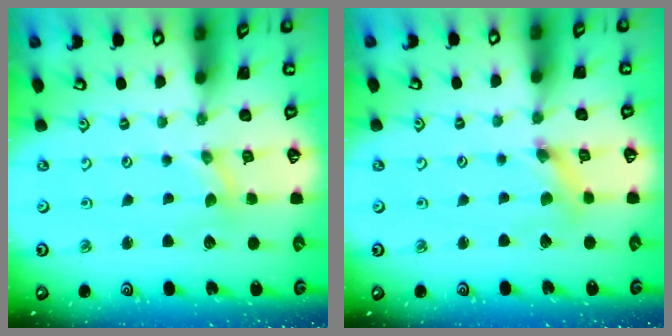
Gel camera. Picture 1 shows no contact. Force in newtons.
{"total": 2.0, "press": 2.0, "slide": 0.1}